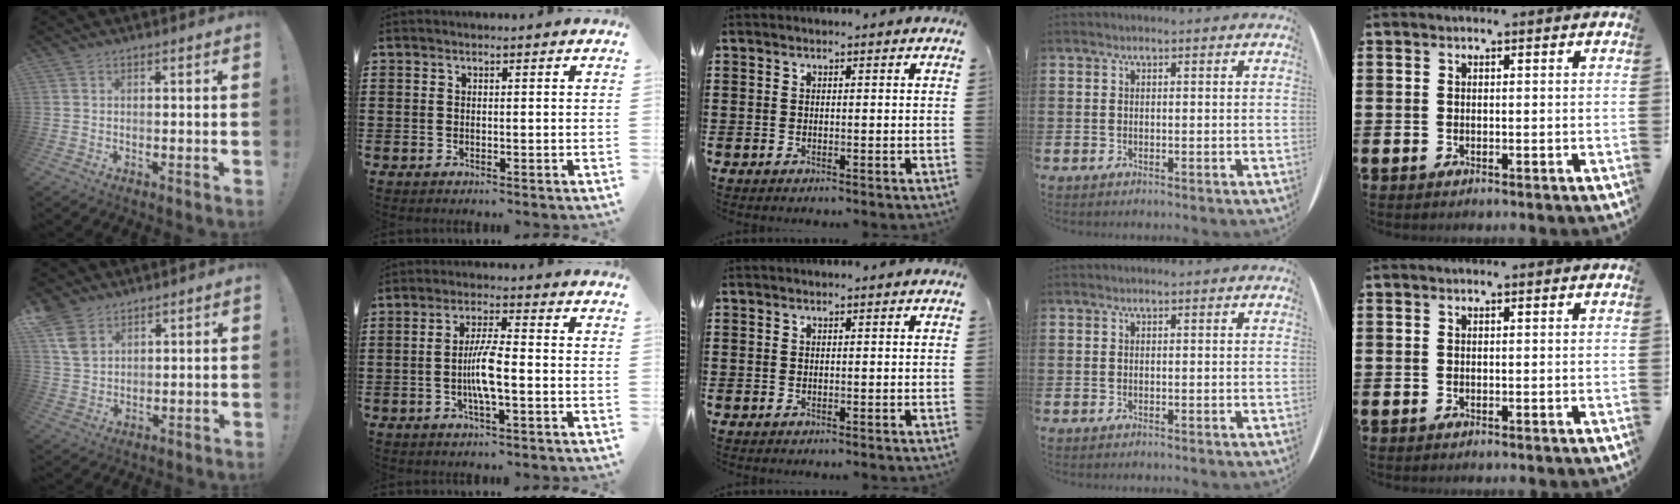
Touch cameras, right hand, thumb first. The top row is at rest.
{"thumb": {"total": 7.9, "force": [5.0, 4.9, 3.8], "torque": [-0.064, -0.017, 0.100]}, "index": {"total": 5.8, "force": [-1.3, 1.0, 5.6], "torque": [-0.112, -0.001, -0.029]}}